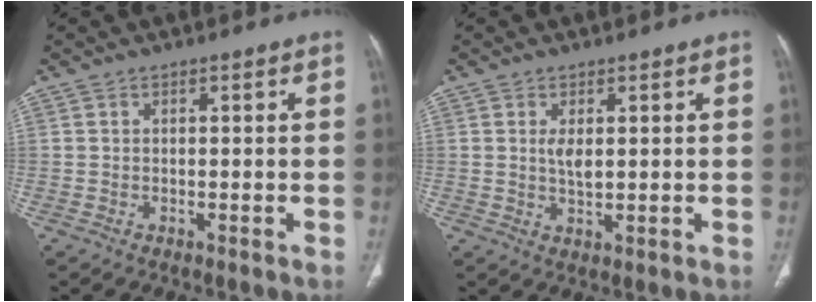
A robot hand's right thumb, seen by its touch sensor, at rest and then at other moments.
{"total": 3.1, "force": [0.7, 1.2, 2.8], "torque": [-0.052, -0.009, 0.016]}